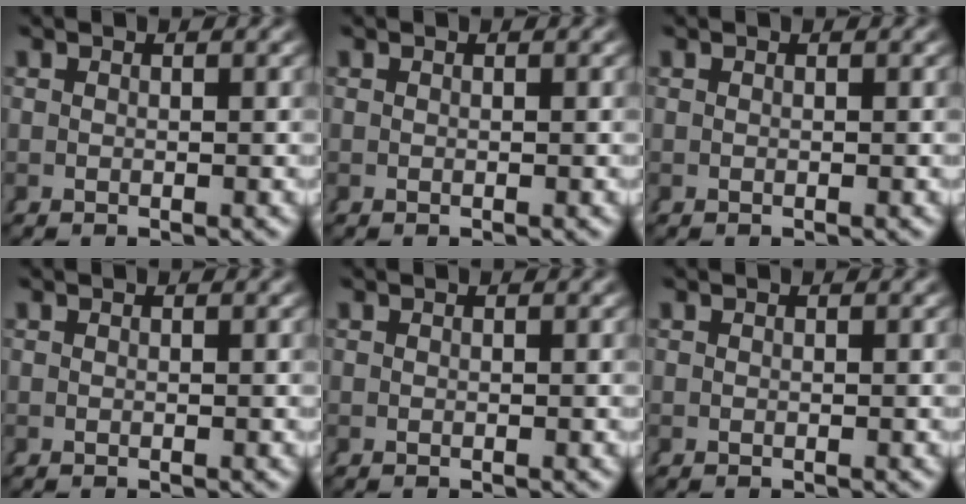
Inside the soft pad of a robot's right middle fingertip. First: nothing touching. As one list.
[{"total": 0.0}, {"total": 0.0}, {"total": 0.0}, {"total": 0.0}, {"total": 0.0}]